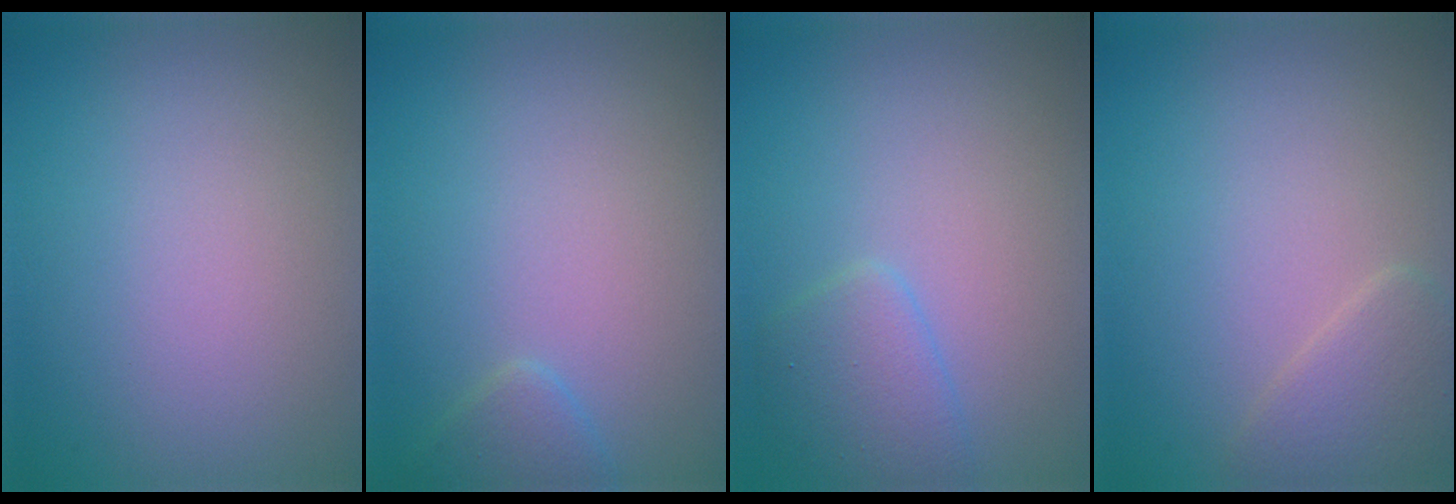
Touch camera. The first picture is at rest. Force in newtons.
{"total": 1.4, "press": 1.4, "slide": 0.1}
{"total": 2.4, "press": 2.4, "slide": 0.0}
{"total": 2.2, "press": 2.2, "slide": 0.1}